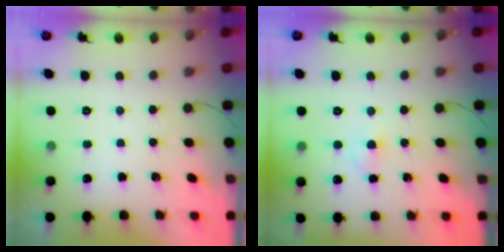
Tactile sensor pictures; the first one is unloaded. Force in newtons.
{"total": 2.5, "press": 2.3, "slide": 1.0}